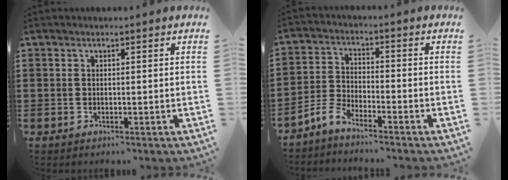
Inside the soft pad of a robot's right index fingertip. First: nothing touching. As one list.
[{"total": 4.0, "force": [-3.8, 0.5, 1.3], "torque": [-0.046, 0.003, -0.083]}]